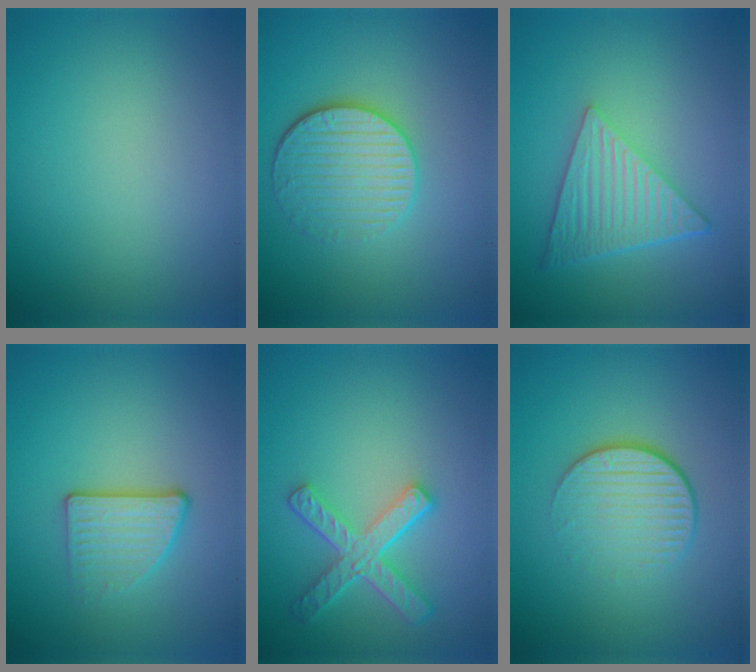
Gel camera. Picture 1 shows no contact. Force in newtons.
{"total": 4.0, "press": 3.4, "slide": 2.0}
{"total": 6.5, "press": 4.5, "slide": 4.7}
{"total": 3.0, "press": 2.3, "slide": 1.9}
{"total": 4.7, "press": 3.5, "slide": 3.1}
{"total": 4.4, "press": 2.7, "slide": 3.5}